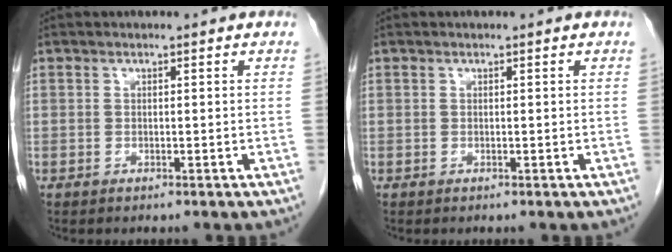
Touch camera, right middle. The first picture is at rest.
{"total": 0.0}